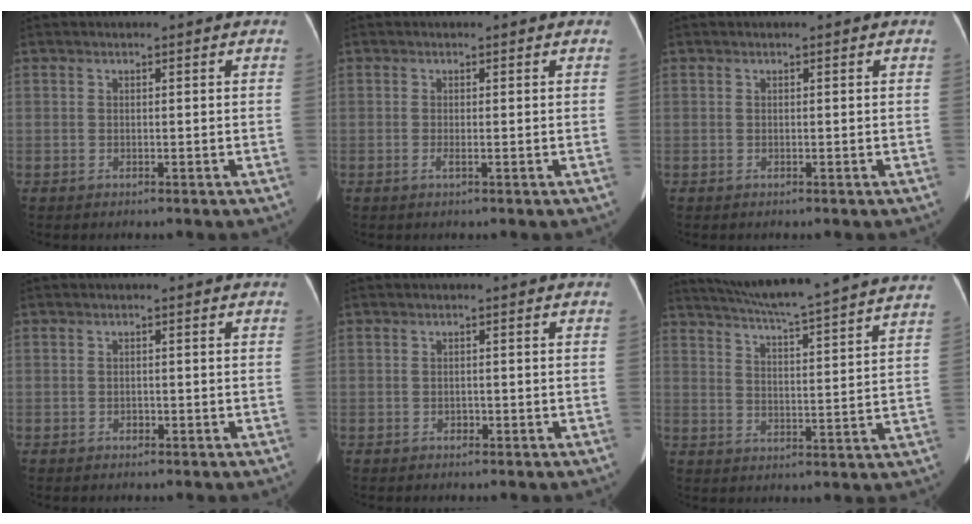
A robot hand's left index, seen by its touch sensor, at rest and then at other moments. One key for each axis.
{"total": 1.0, "fx": -0.2, "fy": 0.0, "fz": 1.0, "tx": -0.022, "ty": -0.002, "tz": -0.004}
{"total": 0.0}
{"total": 0.7, "fx": -0.5, "fy": 0.4, "fz": 0.2, "tx": -0.003, "ty": -0.001, "tz": -0.008}
{"total": 0.7, "fx": -0.5, "fy": 0.4, "fz": 0.2, "tx": -0.002, "ty": -0.001, "tz": -0.008}
{"total": 24.7, "fx": 22.3, "fy": -0.4, "fz": 10.5, "tx": -0.177, "ty": -0.028, "tz": 0.292}